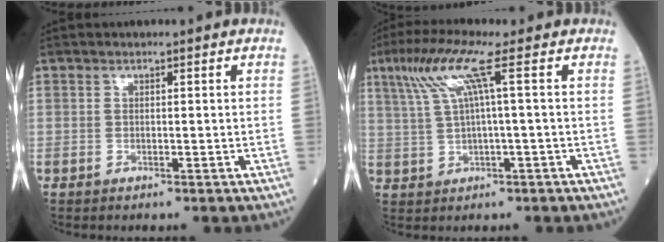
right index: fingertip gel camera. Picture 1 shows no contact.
{"total": 6.8, "force": [2.5, -0.7, 6.3], "torque": [-0.133, 0.023, 0.057]}